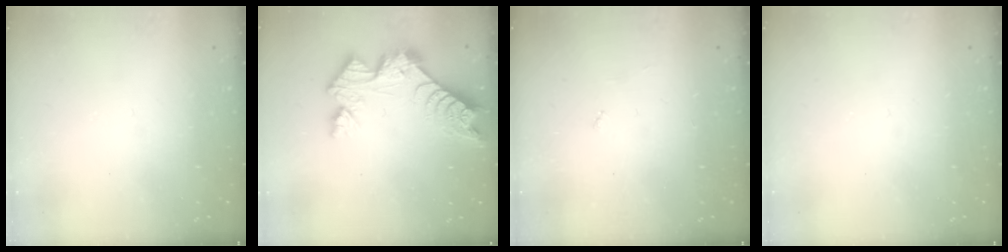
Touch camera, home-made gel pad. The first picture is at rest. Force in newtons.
{"total": 11.3, "press": 11.3, "slide": 0.8}
{"total": 3.0, "press": 3.0, "slide": 0.2}
{"total": 0.0}